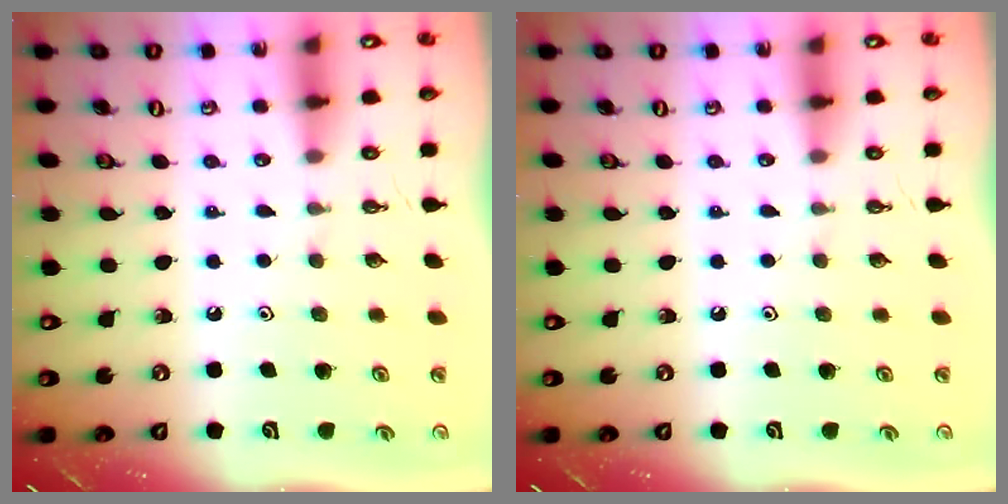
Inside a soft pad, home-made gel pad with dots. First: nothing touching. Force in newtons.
{"total": 0.0}